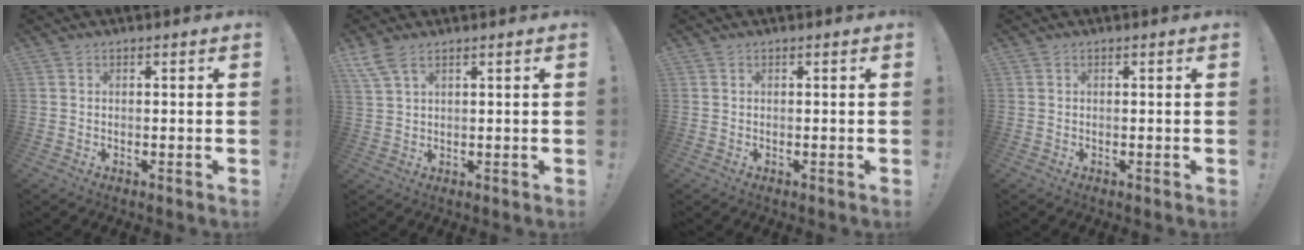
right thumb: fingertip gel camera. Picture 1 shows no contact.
{"total": 4.8, "force": [3.2, 1.7, 3.1], "torque": [-0.071, -0.005, 0.063]}
{"total": 0.0}
{"total": 0.0}